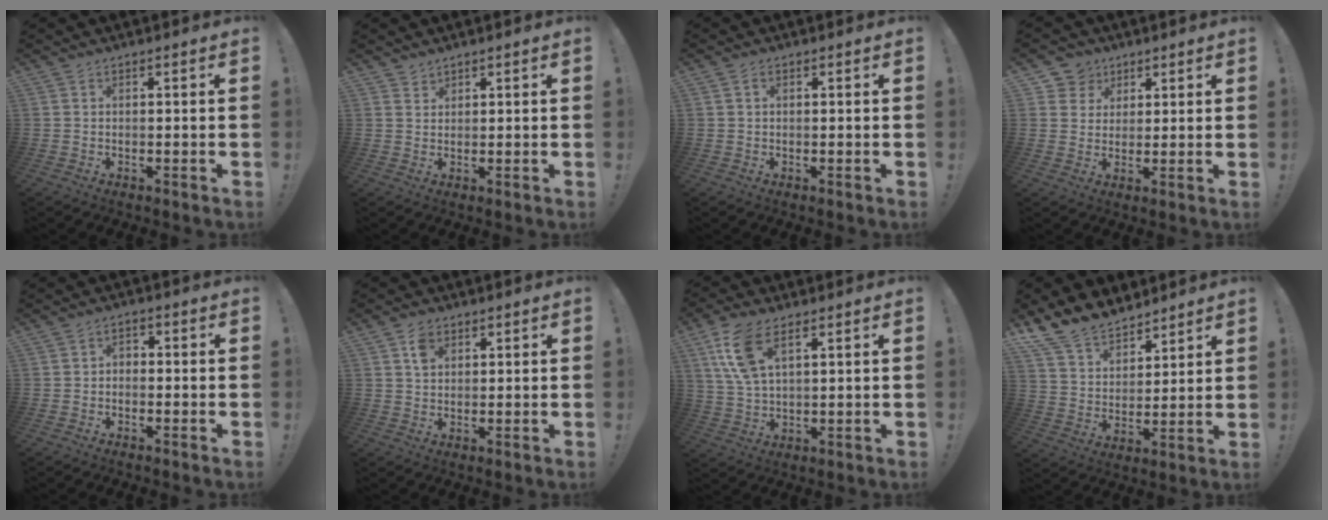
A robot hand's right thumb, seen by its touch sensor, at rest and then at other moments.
{"total": 1.8, "force": [1.7, 0.7, 0.1], "torque": [0.005, -0.013, 0.031]}
{"total": 1.1, "force": [0.3, 0.7, 0.7], "torque": [-0.007, 0.001, 0.003]}
{"total": 6.3, "force": [3.0, 5.5, 0.6], "torque": [-0.010, -0.023, 0.060]}
{"total": 2.0, "force": [-1.4, 1.2, 0.8], "torque": [-0.011, 0.008, -0.027]}
{"total": 4.4, "force": [2.1, 3.0, 2.3], "torque": [-0.030, -0.004, 0.039]}
{"total": 10.9, "force": [5.1, 5.4, 8.0], "torque": [-0.158, -0.007, 0.098]}
{"total": 12.5, "force": [10.7, 5.8, 2.7], "torque": [-0.073, -0.080, 0.210]}